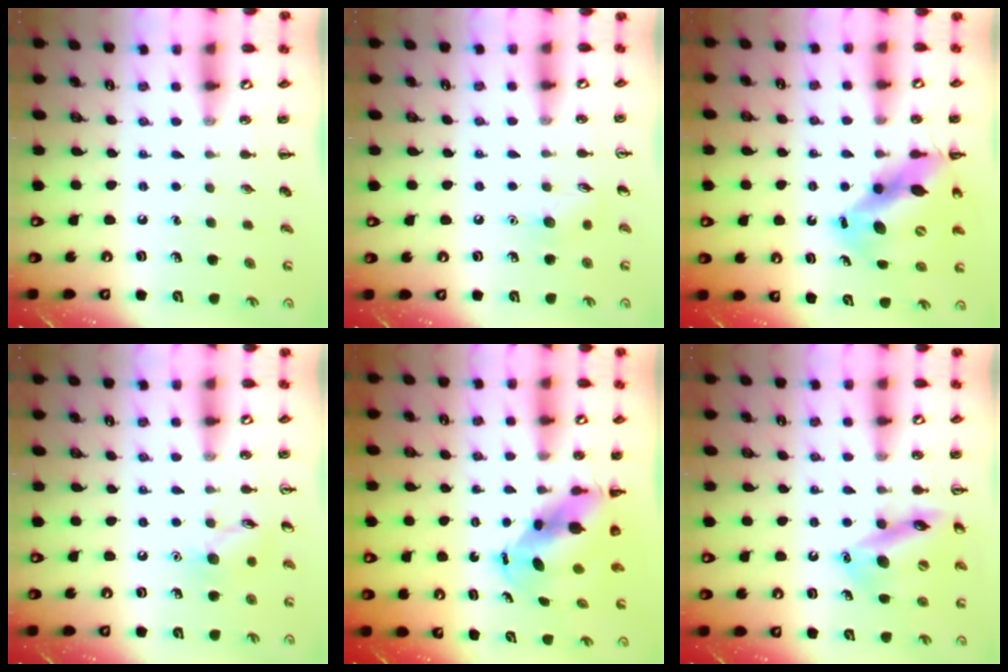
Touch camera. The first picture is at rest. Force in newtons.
{"total": 5.7, "press": 5.5, "slide": 1.4}
{"total": 14.0, "press": 13.5, "slide": 3.5}
{"total": 7.4, "press": 7.3, "slide": 0.9}
{"total": 7.4, "press": 7.3, "slide": 1.6}
{"total": 15.4, "press": 15.1, "slide": 3.2}